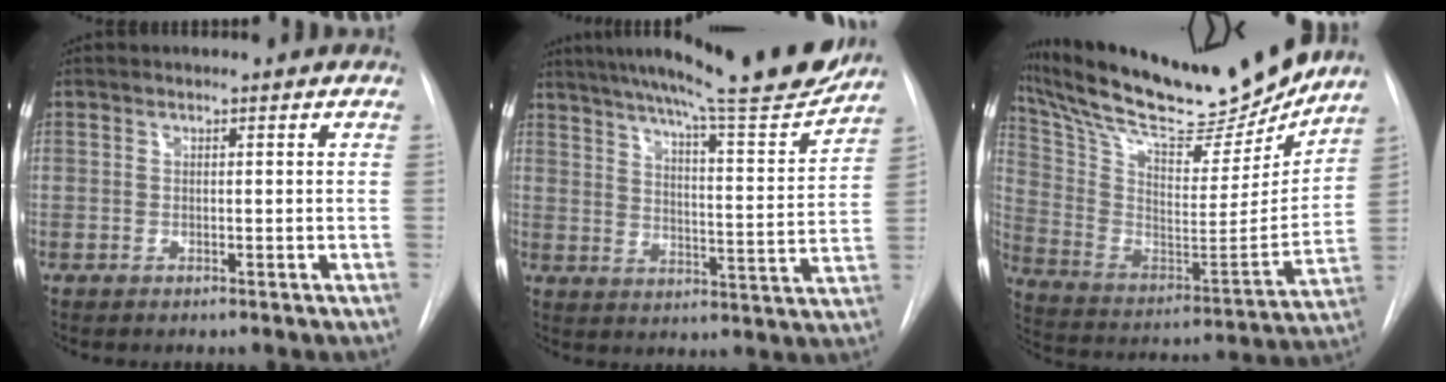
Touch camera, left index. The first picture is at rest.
{"total": 20.1, "force": [18.0, 0.7, 9.0], "torque": [-0.138, -0.048, 0.240]}
{"total": 25.8, "force": [22.8, 5.0, 11.1], "torque": [-0.208, -0.035, 0.354]}